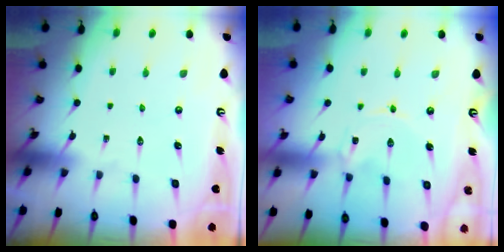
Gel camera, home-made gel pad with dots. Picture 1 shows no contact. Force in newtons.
{"total": 0.0}